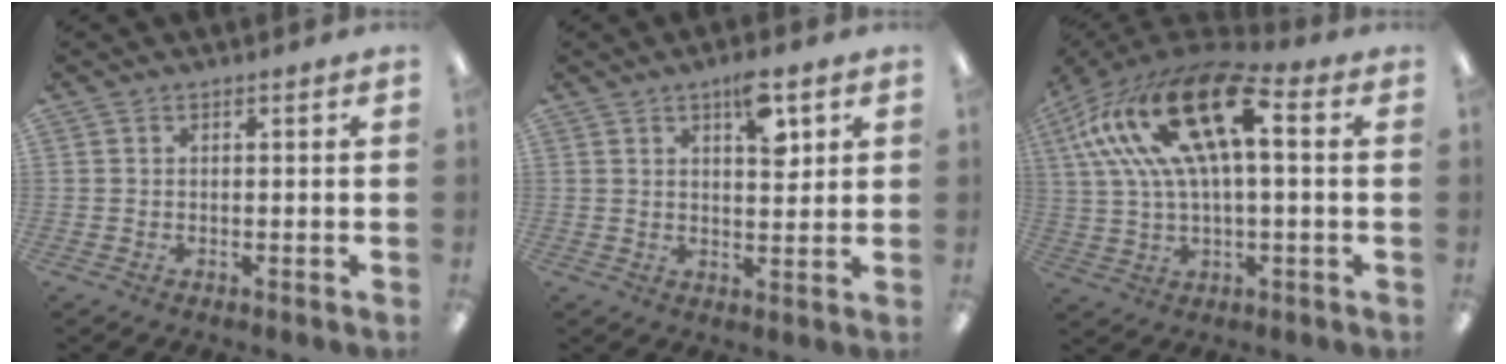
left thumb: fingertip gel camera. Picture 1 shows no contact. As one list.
[{"total": 7.9, "force": [4.1, 3.2, 6.0], "torque": [-0.077, -0.017, 0.062]}, {"total": 23.9, "force": [8.0, 10.6, 19.9], "torque": [-0.377, -0.020, 0.133]}]